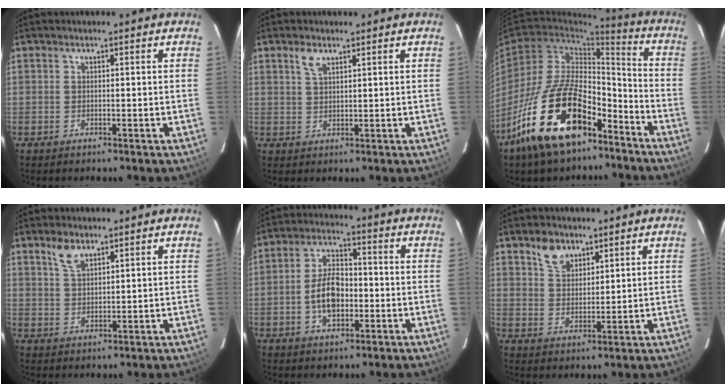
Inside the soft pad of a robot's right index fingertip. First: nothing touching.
{"total": 2.7, "force": [1.7, 1.2, 1.7], "torque": [-0.033, 0.004, 0.033]}
{"total": 21.8, "force": [-13.2, 10.0, 14.1], "torque": [-0.265, 0.004, -0.224]}
{"total": 4.0, "force": [2.9, 1.8, 2.3], "torque": [-0.043, 0.004, 0.056]}
{"total": 8.9, "force": [-2.1, 5.1, 6.9], "torque": [-0.135, 0.016, -0.030]}
{"total": 5.5, "force": [3.8, 3.3, 2.3], "torque": [-0.035, 0.006, 0.072]}